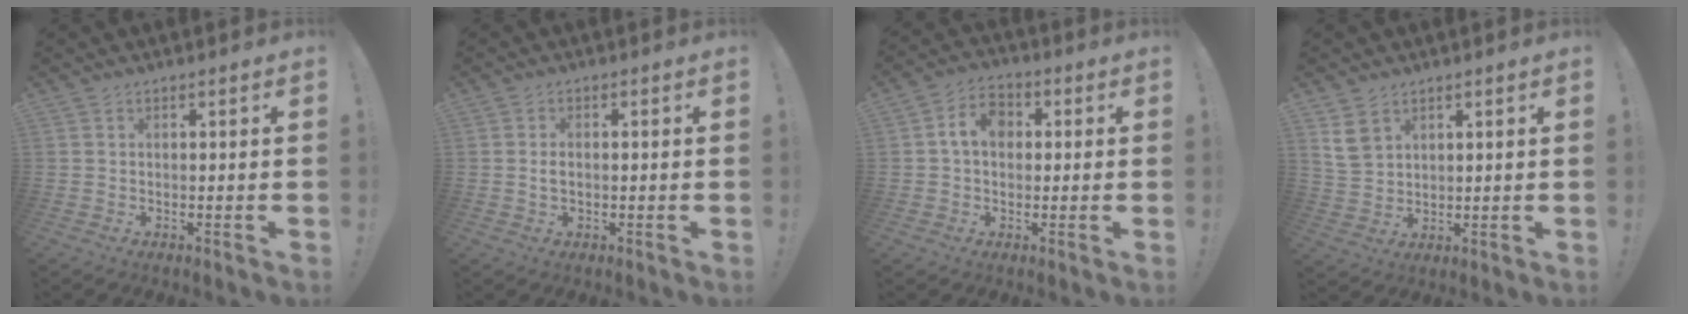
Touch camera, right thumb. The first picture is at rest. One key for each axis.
{"total": 1.8, "fx": 0.0, "fy": 1.1, "fz": 1.5, "tx": -0.021, "ty": 0.002, "tz": -0.002}
{"total": 8.0, "fx": 1.2, "fy": 5.9, "fz": 5.3, "tx": -0.087, "ty": 0.014, "tz": 0.022}
{"total": 6.5, "fx": 3.8, "fy": 4.5, "fz": 2.8, "tx": -0.041, "ty": -0.014, "tz": 0.075}